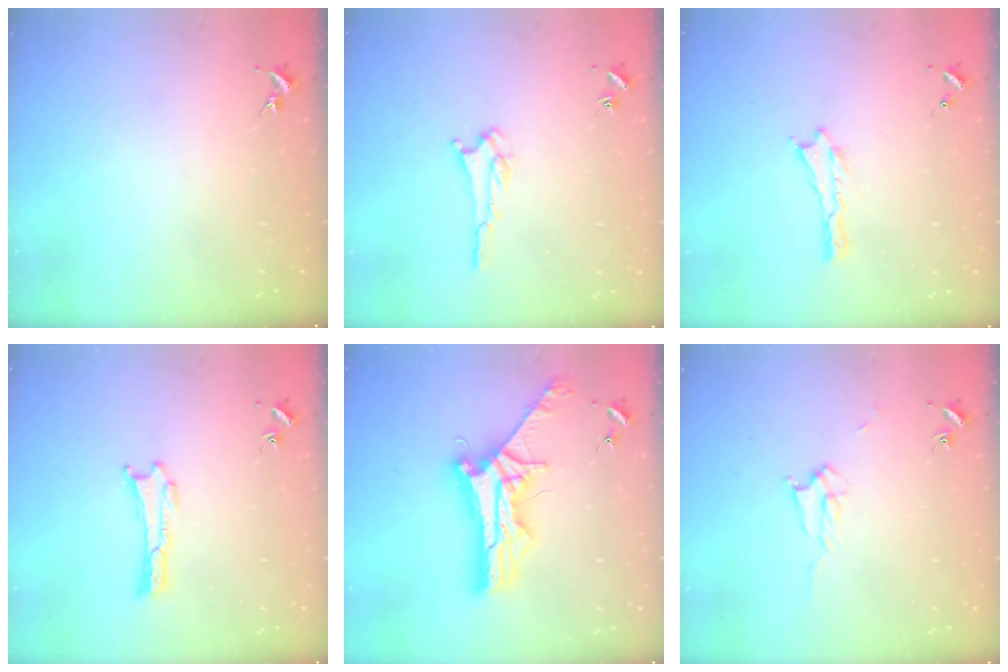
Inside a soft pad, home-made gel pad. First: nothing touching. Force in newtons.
{"total": 2.1, "press": 2.1, "slide": 0.2}
{"total": 0.0}
{"total": 0.0}
{"total": 9.0, "press": 8.9, "slide": 0.9}
{"total": 2.0, "press": 2.0, "slide": 0.3}